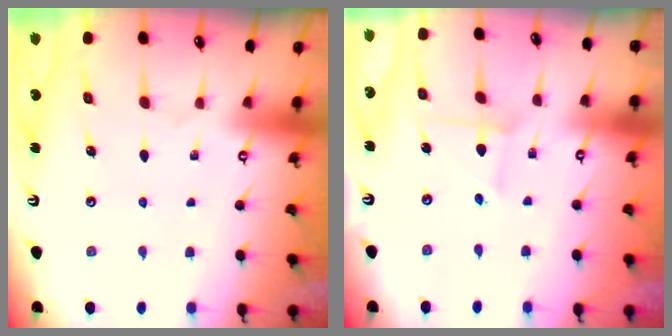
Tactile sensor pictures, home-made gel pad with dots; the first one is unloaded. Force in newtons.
{"total": 3.1, "press": 3.0, "slide": 0.3}